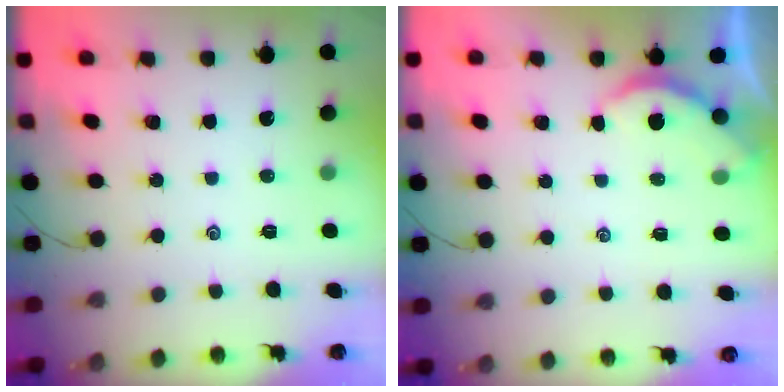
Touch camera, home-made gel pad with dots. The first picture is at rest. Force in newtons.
{"total": 2.5, "press": 2.5, "slide": 0.4}